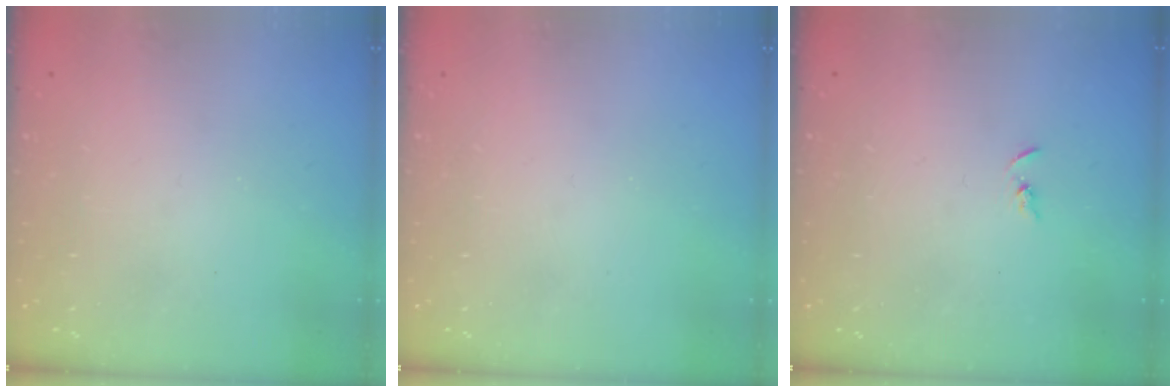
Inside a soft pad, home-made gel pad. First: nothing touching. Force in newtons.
{"total": 0.0}
{"total": 1.5, "press": 1.5, "slide": 0.4}